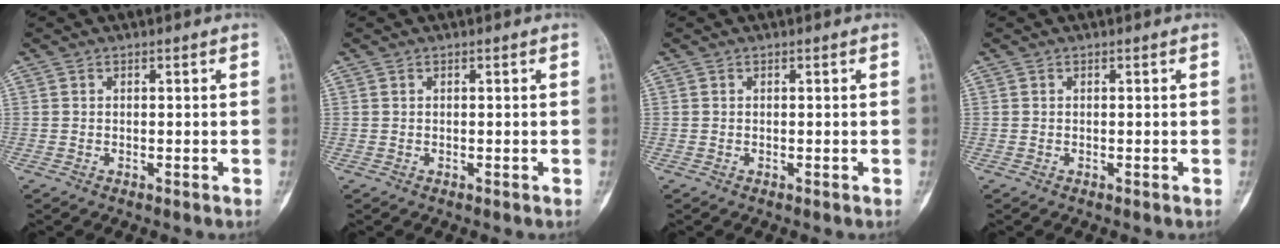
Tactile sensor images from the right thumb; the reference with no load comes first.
{"total": 0.0}
{"total": 0.0}
{"total": 0.0}